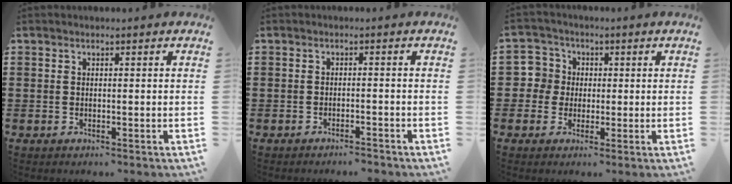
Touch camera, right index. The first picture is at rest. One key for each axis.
{"total": 1.5, "fx": -1.5, "fy": -0.1, "fz": 0.2, "tx": -0.008, "ty": 0.001, "tz": -0.031}
{"total": 4.7, "fx": -0.1, "fy": 4.7, "fz": 0.6, "tx": -0.039, "ty": 0.009, "tz": -0.007}